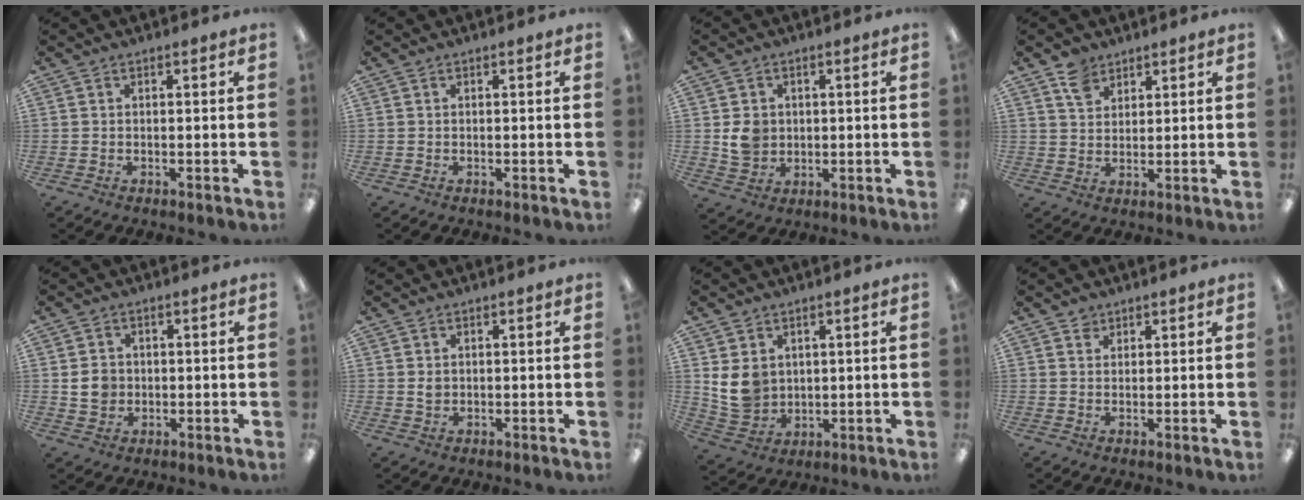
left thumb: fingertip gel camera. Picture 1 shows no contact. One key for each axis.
{"total": 0.0}
{"total": 5.6, "fx": 0.8, "fy": 5.0, "fz": 2.4, "tx": -0.028, "ty": 0.004, "tz": 0.016}
{"total": 5.7, "fx": 4.0, "fy": 3.8, "fz": 1.5, "tx": -0.020, "ty": -0.011, "tz": 0.073}
{"total": 4.8, "fx": 0.2, "fy": 4.2, "fz": 2.2, "tx": -0.030, "ty": 0.004, "tz": 0.003}
{"total": 1.7, "fx": 0.4, "fy": 1.4, "fz": 1.0, "tx": -0.020, "ty": 0.004, "tz": 0.006}
{"total": 8.1, "fx": 2.2, "fy": 6.9, "fz": 3.5, "tx": -0.077, "ty": -0.007, "tz": 0.044}
{"total": 2.0, "fx": 1.5, "fy": 1.3, "fz": 0.2, "tx": 0.002, "ty": -0.004, "tz": 0.028}